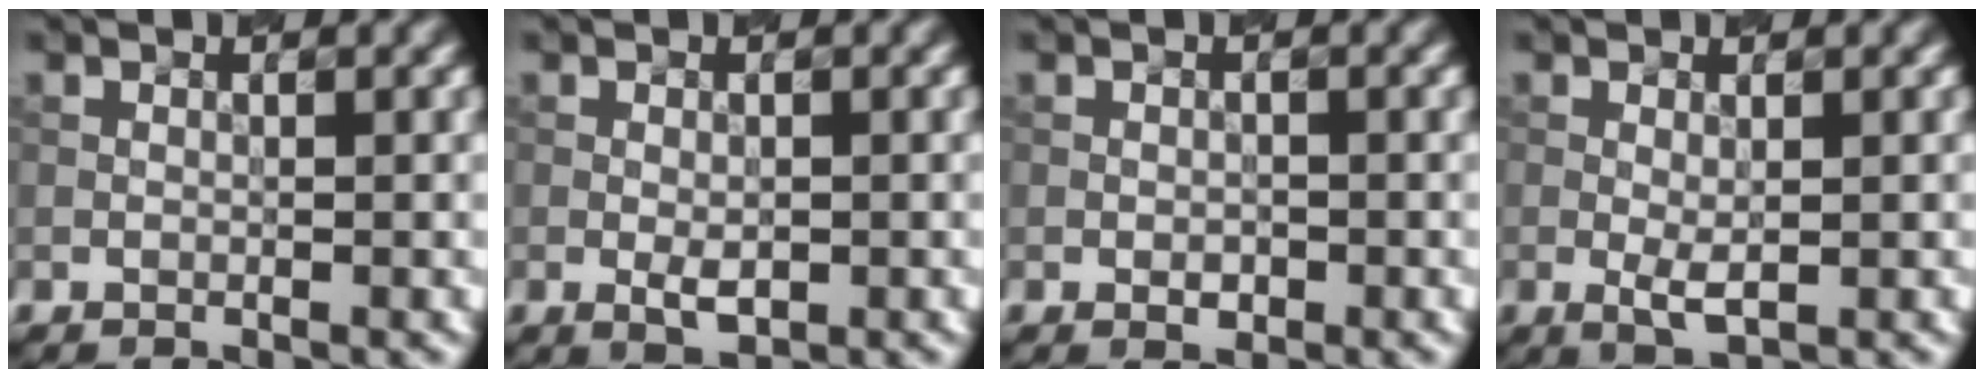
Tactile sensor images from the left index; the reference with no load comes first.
{"total": 1.8, "force": [-0.4, 0.9, 1.5], "torque": [-0.029, -0.003, -0.006]}
{"total": 1.0, "force": [-0.4, 0.7, 0.7], "torque": [-0.010, 0.001, -0.007]}
{"total": 1.9, "force": [-0.1, 0.7, 1.8], "torque": [-0.035, -0.005, -0.001]}